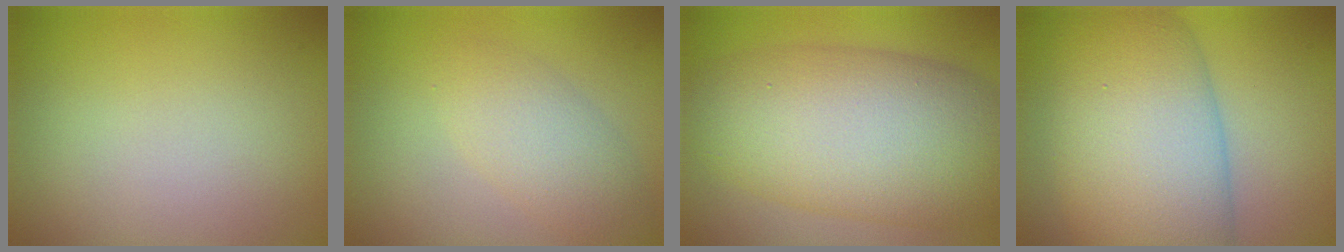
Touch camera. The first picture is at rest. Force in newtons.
{"total": 3.4, "press": 3.4, "slide": 0.1}
{"total": 12.2, "press": 12.2, "slide": 0.5}
{"total": 11.9, "press": 11.9, "slide": 0.2}